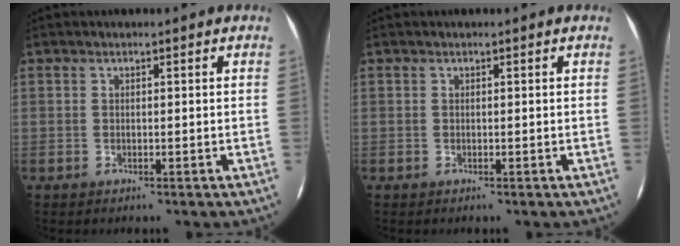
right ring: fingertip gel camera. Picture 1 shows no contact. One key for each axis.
{"total": 0.0}